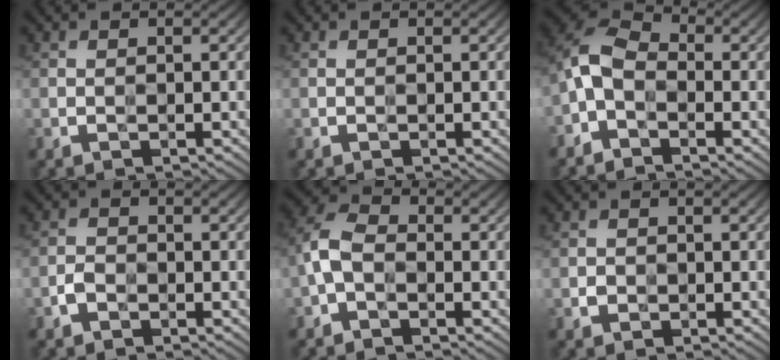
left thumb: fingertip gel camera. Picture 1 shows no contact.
{"total": 0.0}
{"total": 5.8, "force": [-2.2, 3.7, 3.9], "torque": [-0.091, 0.009, -0.062]}
{"total": 1.9, "force": [-1.1, 1.3, 0.9], "torque": [-0.018, 0.003, -0.026]}
{"total": 4.3, "force": [-1.2, 2.8, 3.0], "torque": [-0.073, 0.011, -0.037]}
{"total": 1.0, "force": [-0.4, 0.9, 0.3], "torque": [-0.003, -0.004, -0.010]}